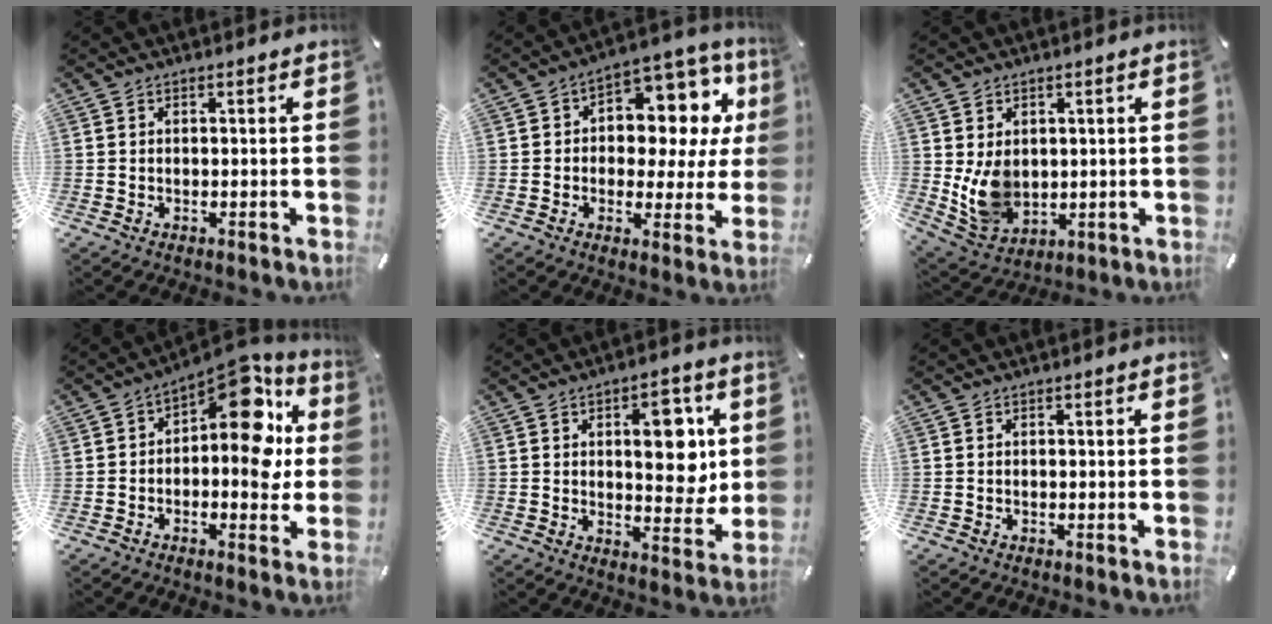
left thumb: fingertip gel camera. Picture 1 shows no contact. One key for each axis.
{"total": 11.6, "fx": 3.7, "fy": 8.0, "fz": 7.6, "tx": -0.097, "ty": -0.037, "tz": 0.064}
{"total": 9.0, "fx": 1.0, "fy": 7.5, "fz": 4.8, "tx": -0.110, "ty": -0.011, "tz": 0.020}
{"total": 15.7, "fx": 5.2, "fy": 8.2, "fz": 12.4, "tx": -0.159, "ty": -0.045, "tz": 0.084}
{"total": 12.4, "fx": 2.9, "fy": 7.0, "fz": 9.8, "tx": -0.111, "ty": -0.010, "tz": 0.043}
{"total": 0.0}